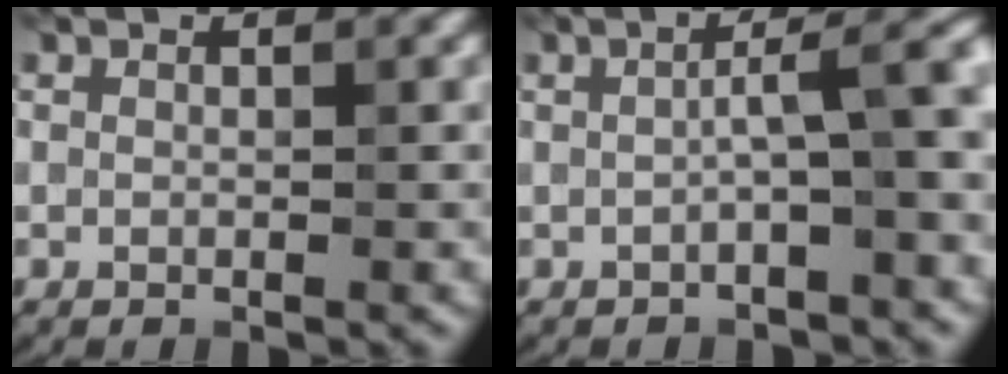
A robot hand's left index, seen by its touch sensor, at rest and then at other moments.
{"total": 4.3, "force": [-0.3, 0.5, 4.3], "torque": [-0.069, 0.021, -0.009]}